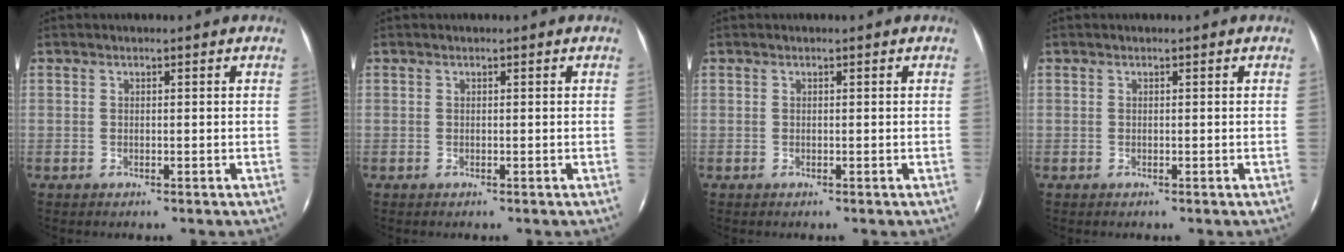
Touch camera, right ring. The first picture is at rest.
{"total": 0.0}
{"total": 0.0}
{"total": 0.0}